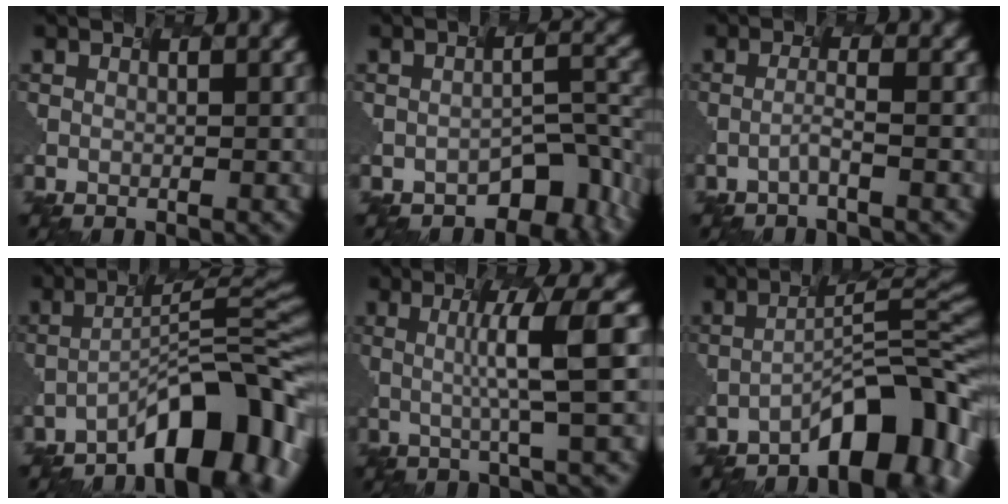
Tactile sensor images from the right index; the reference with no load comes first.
{"total": 5.9, "force": [-4.4, 2.3, 3.1], "torque": [-0.035, -0.010, -0.047]}
{"total": 1.6, "force": [-1.4, -0.5, 0.5], "torque": [-0.020, 0.006, -0.021]}
{"total": 9.2, "force": [-6.3, 2.1, 6.4], "torque": [-0.087, 0.019, -0.094]}
{"total": 4.6, "force": [-0.2, -0.1, 4.6], "torque": [-0.090, 0.006, 0.012]}
{"total": 8.4, "force": [-5.7, 2.2, 5.7], "torque": [-0.076, 0.017, -0.083]}